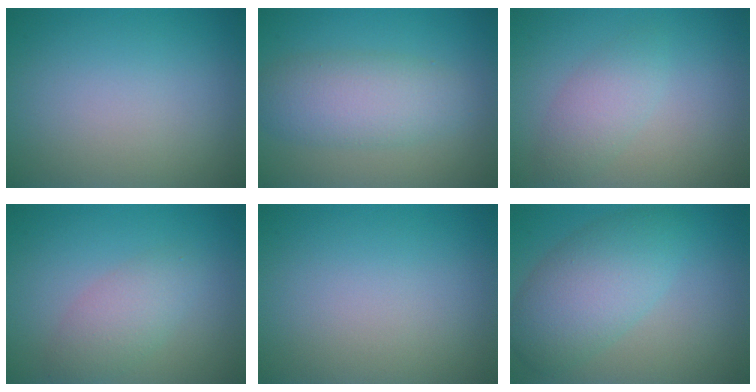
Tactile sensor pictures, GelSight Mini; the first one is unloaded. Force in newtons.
{"total": 4.8, "press": 4.8, "slide": 0.3}
{"total": 2.4, "press": 2.4, "slide": 0.0}
{"total": 2.9, "press": 2.9, "slide": 0.2}
{"total": 0.0}
{"total": 5.9, "press": 5.9, "slide": 0.3}